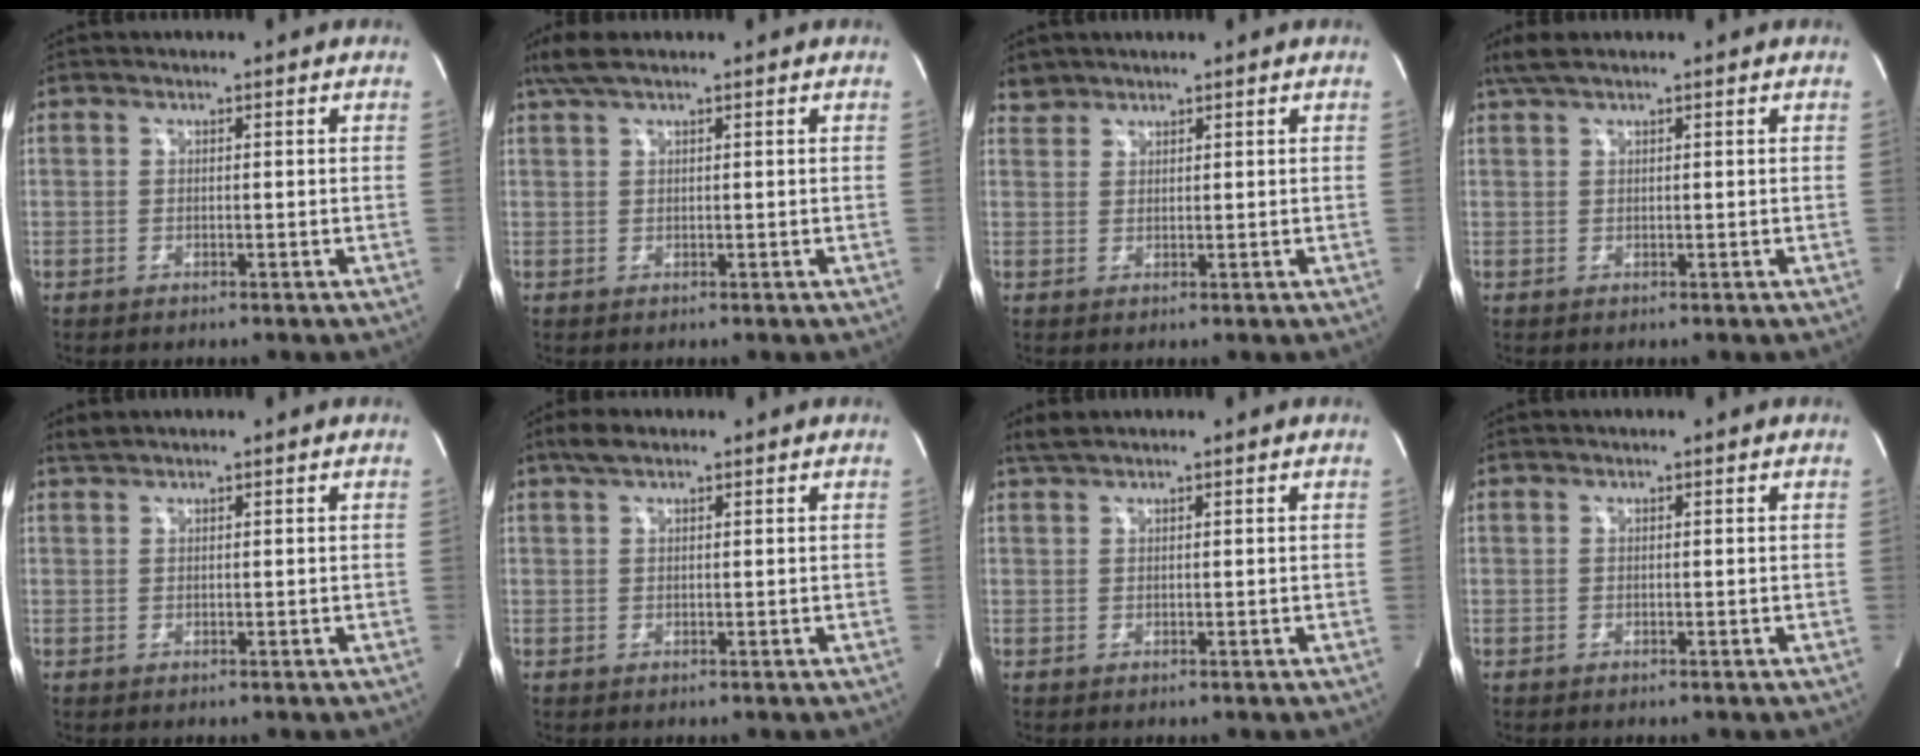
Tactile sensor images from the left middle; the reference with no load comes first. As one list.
[{"total": 3.5, "force": [2.6, 0.4, 2.3], "torque": [-0.057, 0.022, 0.055]}, {"total": 3.7, "force": [3.5, 1.1, -0.4], "torque": [0.003, 0.012, 0.075]}, {"total": 2.9, "force": [2.2, 0.3, 1.7], "torque": [-0.043, 0.018, 0.048]}, {"total": 1.1, "force": [1.1, -0.1, 0.3], "torque": [-0.012, 0.011, 0.028]}, {"total": 2.7, "force": [2.0, 0.9, 1.7], "torque": [-0.040, 0.015, 0.039]}, {"total": 1.9, "force": [1.7, 0.0, 0.8], "torque": [-0.024, 0.014, 0.036]}, {"total": 0.0}]